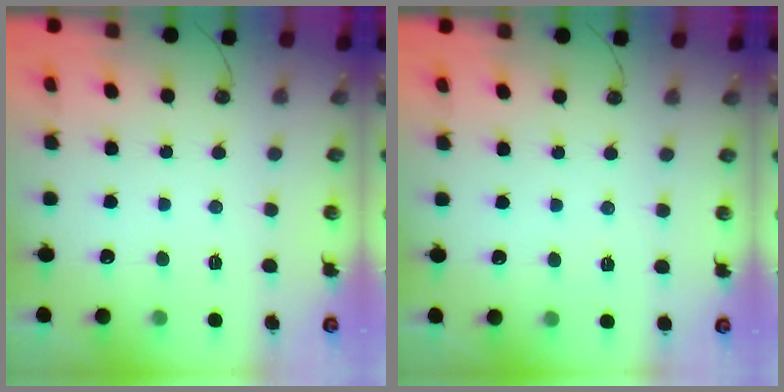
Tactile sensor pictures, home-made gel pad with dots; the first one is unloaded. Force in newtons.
{"total": 2.6, "press": 1.3, "slide": 2.2}